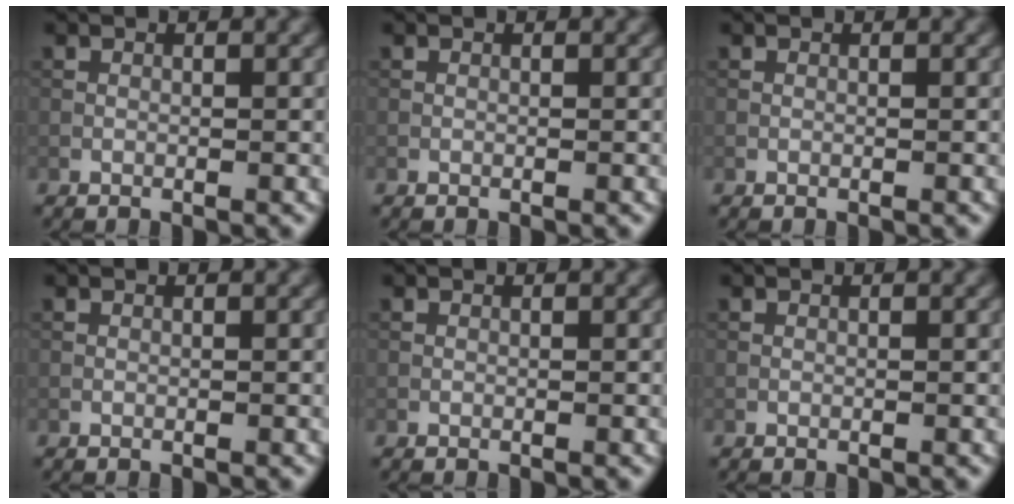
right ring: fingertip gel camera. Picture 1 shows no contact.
{"total": 0.0}
{"total": 0.0}
{"total": 0.0}
{"total": 0.0}
{"total": 0.0}